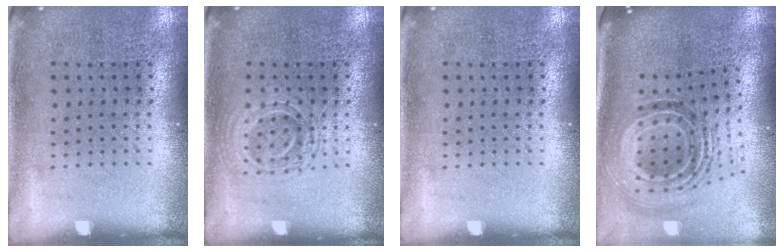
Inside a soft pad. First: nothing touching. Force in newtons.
{"total": 1.1, "press": 1.0, "slide": 0.3}
{"total": 0.0}
{"total": 1.9, "press": 1.3, "slide": 1.3}